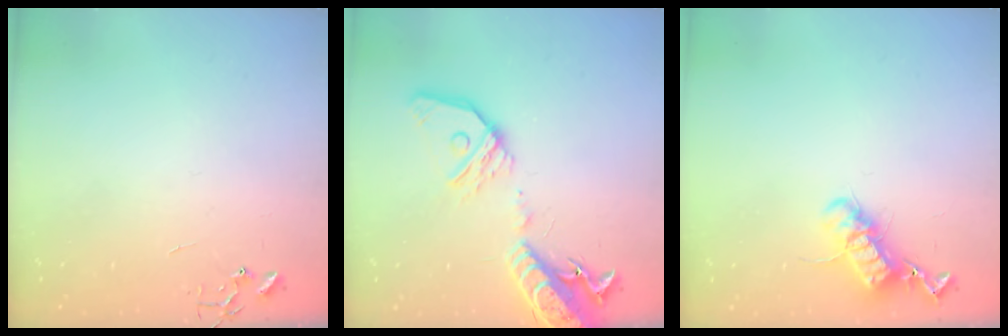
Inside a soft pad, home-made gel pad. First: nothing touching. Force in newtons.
{"total": 19.6, "press": 19.2, "slide": 4.0}
{"total": 12.8, "press": 12.8, "slide": 0.8}